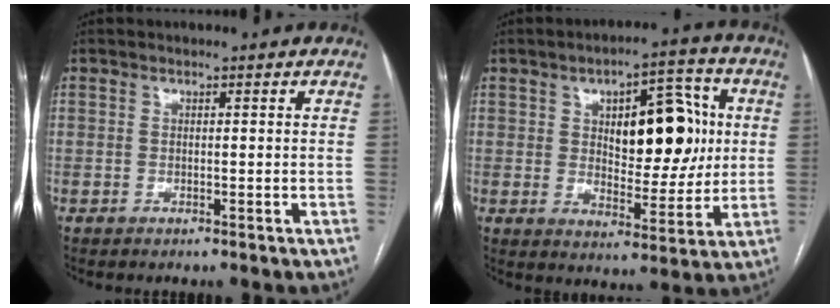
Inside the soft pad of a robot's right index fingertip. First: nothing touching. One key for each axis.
{"total": 13.5, "fx": 2.8, "fy": 5.7, "fz": 11.9, "tx": -0.160, "ty": 0.023, "tz": 0.048}